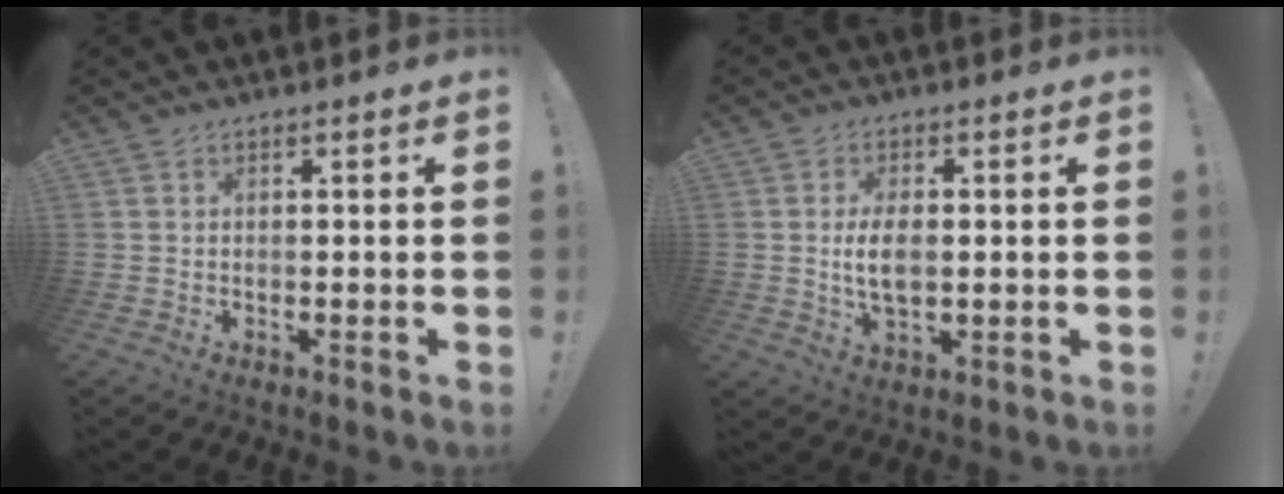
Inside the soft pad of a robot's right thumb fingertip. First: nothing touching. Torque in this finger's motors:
{"motor_torque": [0.38, 0.91, 0.35, -0.26, 0.02]}